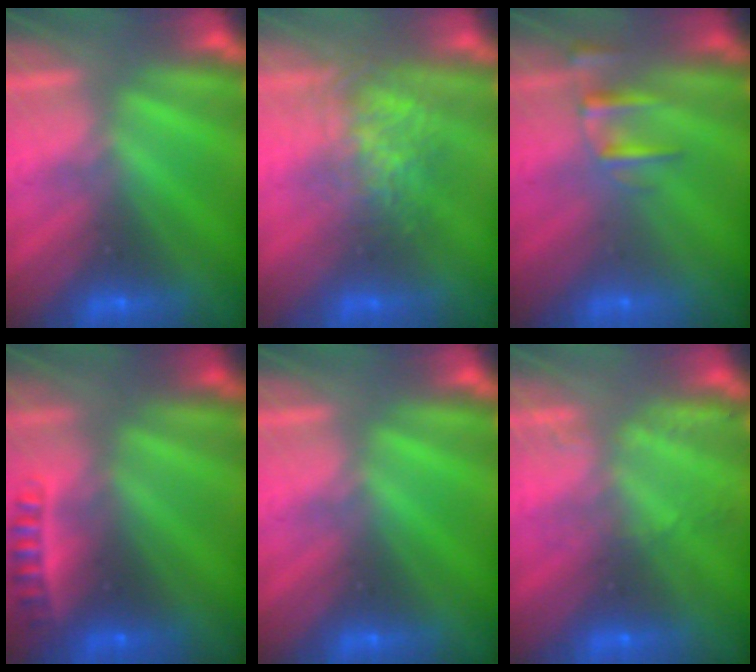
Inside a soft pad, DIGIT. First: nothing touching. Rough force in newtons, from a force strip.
{"total": 3.8}
{"total": 2.4}
{"total": 2.4}
{"total": 0.0}
{"total": 2.2}